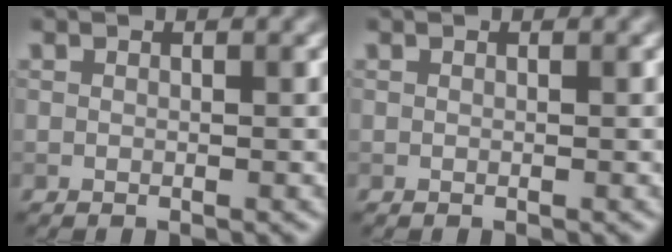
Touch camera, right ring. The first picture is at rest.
{"total": 0.0}